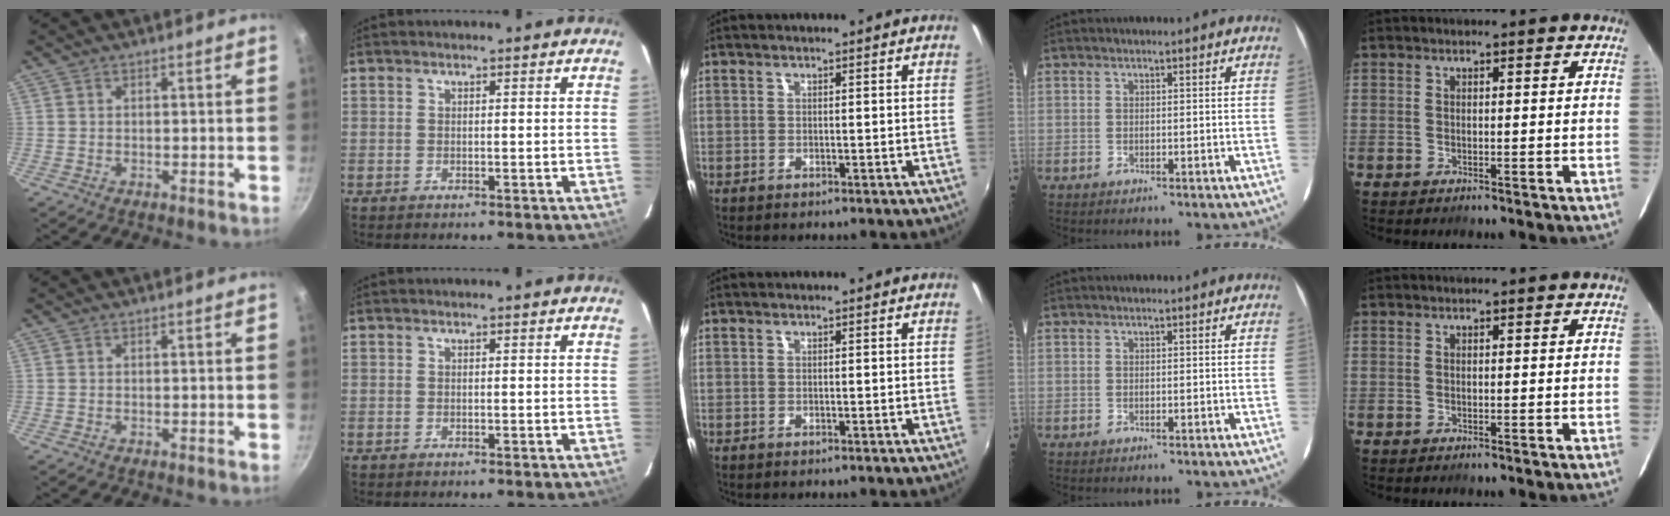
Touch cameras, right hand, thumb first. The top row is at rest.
{}